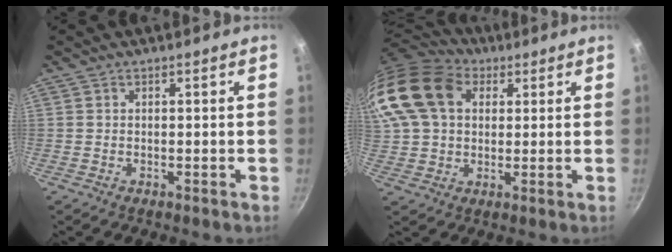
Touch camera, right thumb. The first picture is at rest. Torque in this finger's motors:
{"motor_torque": [0.71, 3.50, 0.59, -0.24, 0.28]}